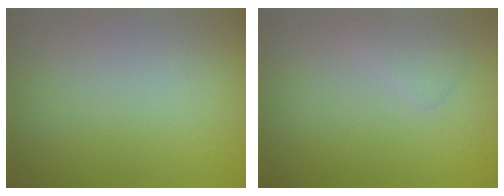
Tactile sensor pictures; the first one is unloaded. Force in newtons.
{"total": 1.1, "press": 1.1, "slide": 0.0}